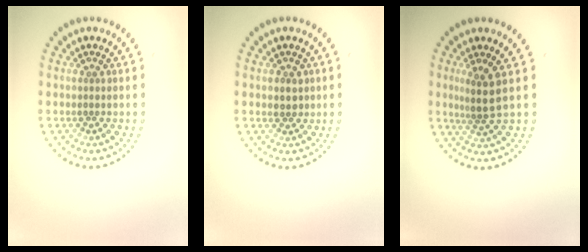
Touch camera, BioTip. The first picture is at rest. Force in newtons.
{"total": 1.3, "press": 1.3, "slide": 0.3}
{"total": 2.5, "press": 1.8, "slide": 1.7}